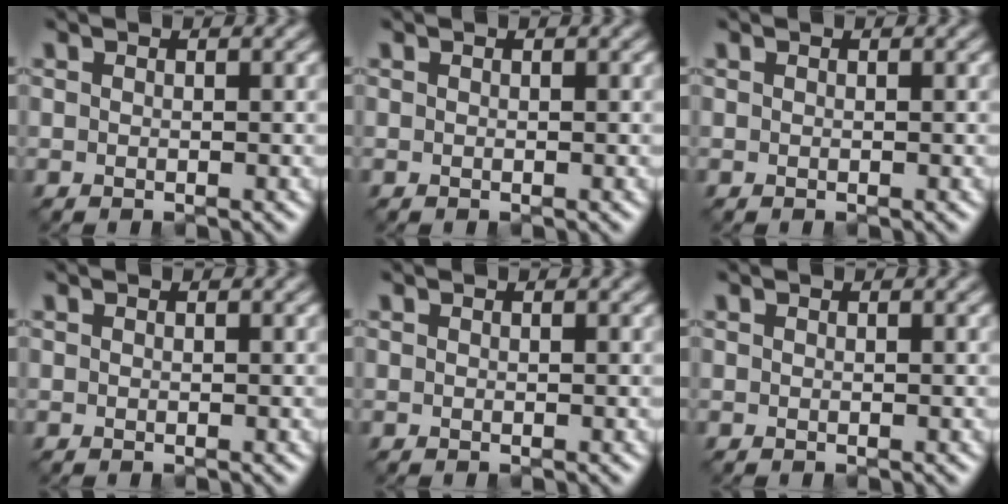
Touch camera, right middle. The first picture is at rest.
{"total": 0.0}
{"total": 0.0}
{"total": 0.0}
{"total": 0.0}
{"total": 0.0}